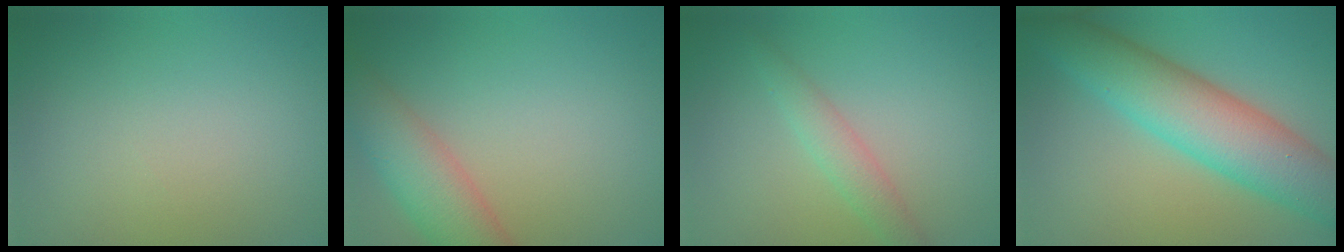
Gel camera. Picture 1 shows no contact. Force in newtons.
{"total": 5.5, "press": 5.5, "slide": 0.4}
{"total": 1.6, "press": 1.6, "slide": 0.1}
{"total": 8.6, "press": 8.6, "slide": 0.2}